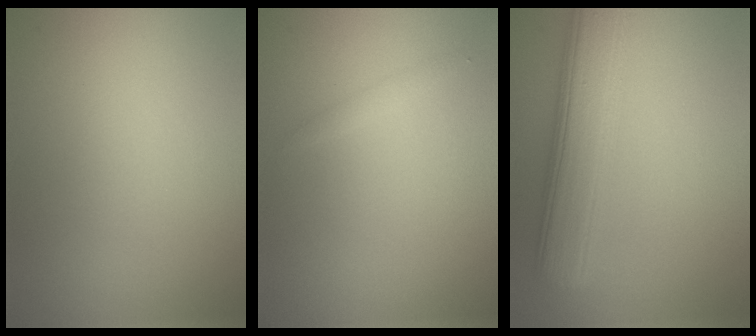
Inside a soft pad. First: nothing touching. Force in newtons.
{"total": 0.5, "press": 0.5, "slide": 0.1}
{"total": 6.8, "press": 6.8, "slide": 0.1}